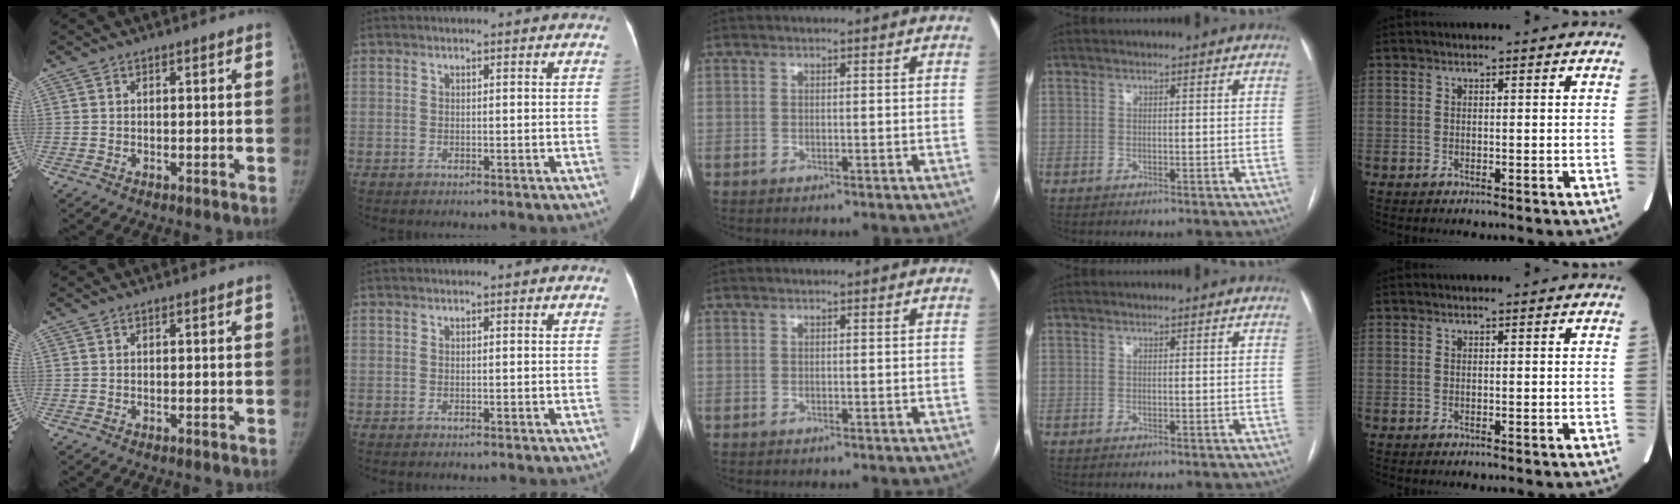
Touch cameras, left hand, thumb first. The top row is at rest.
{}